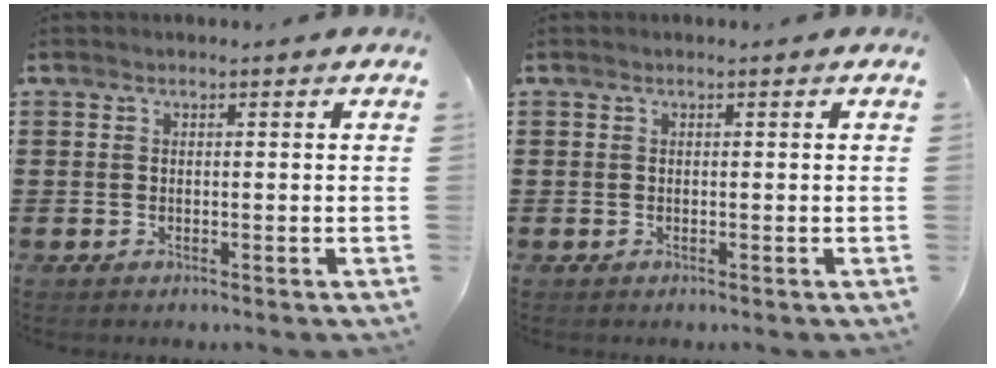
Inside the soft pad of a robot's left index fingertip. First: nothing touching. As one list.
[{"total": 0.0}]